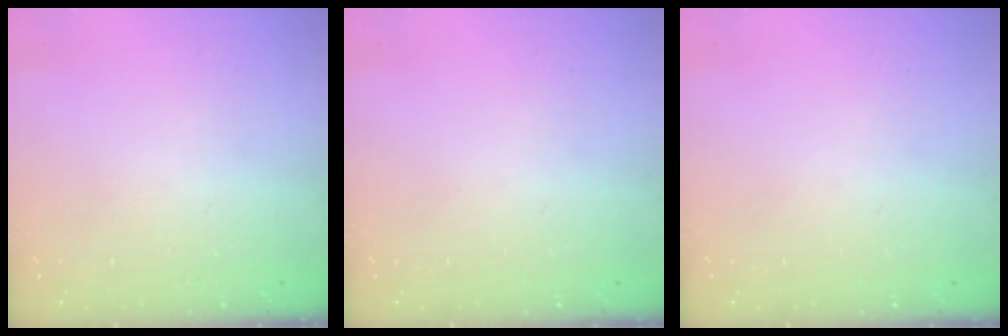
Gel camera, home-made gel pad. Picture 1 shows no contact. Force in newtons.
{"total": 0.0}
{"total": 0.0}